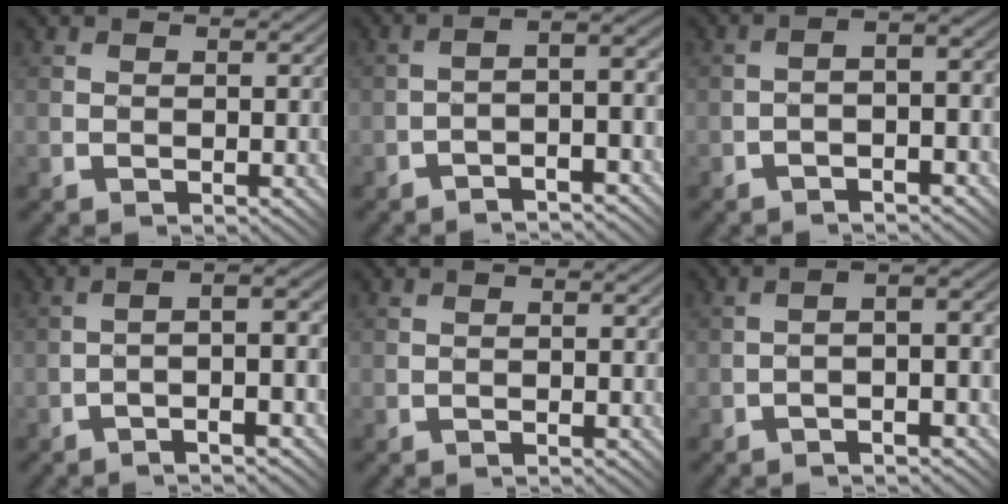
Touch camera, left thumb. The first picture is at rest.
{"total": 4.4, "force": [-2.1, 0.5, 3.8], "torque": [-0.053, 0.020, -0.044]}
{"total": 4.7, "force": [-1.7, 1.5, 4.2], "torque": [-0.064, 0.009, -0.029]}
{"total": 7.4, "force": [-2.2, 1.0, 7.0], "torque": [-0.098, 0.027, -0.040]}
{"total": 0.9, "force": [-0.6, -0.1, 0.8], "torque": [-0.009, 0.009, -0.009]}
{"total": 4.3, "force": [-1.6, 1.0, 3.9], "torque": [-0.059, 0.012, -0.030]}